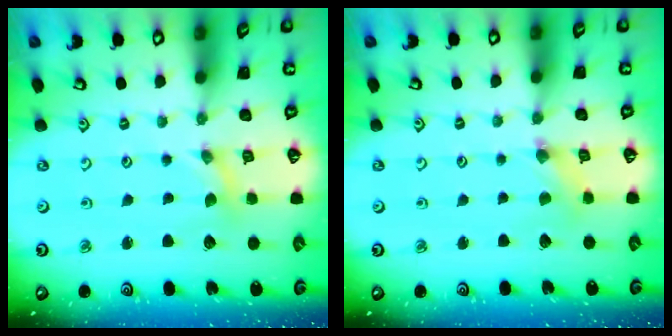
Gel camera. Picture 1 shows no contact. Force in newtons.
{"total": 1.4, "press": 1.3, "slide": 0.3}